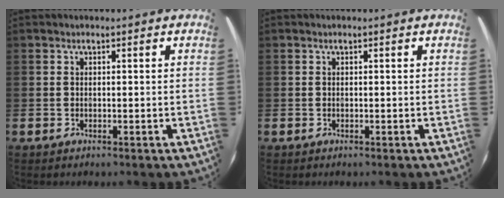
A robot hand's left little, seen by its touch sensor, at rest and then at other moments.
{"total": 0.0}